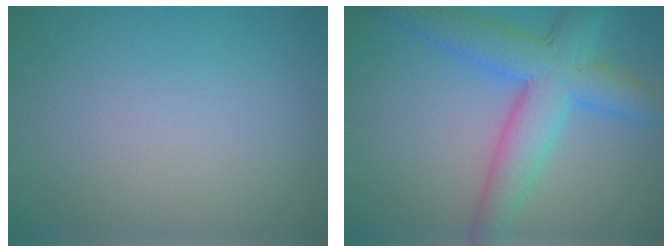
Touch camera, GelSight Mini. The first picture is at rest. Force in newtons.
{"total": 7.0, "press": 7.0, "slide": 0.2}